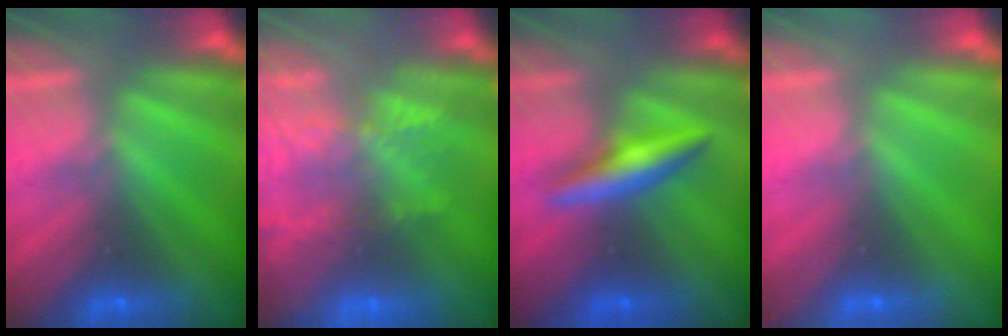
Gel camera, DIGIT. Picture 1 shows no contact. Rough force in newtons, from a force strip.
{"total": 7.5}
{"total": 2.7}
{"total": 3.0}